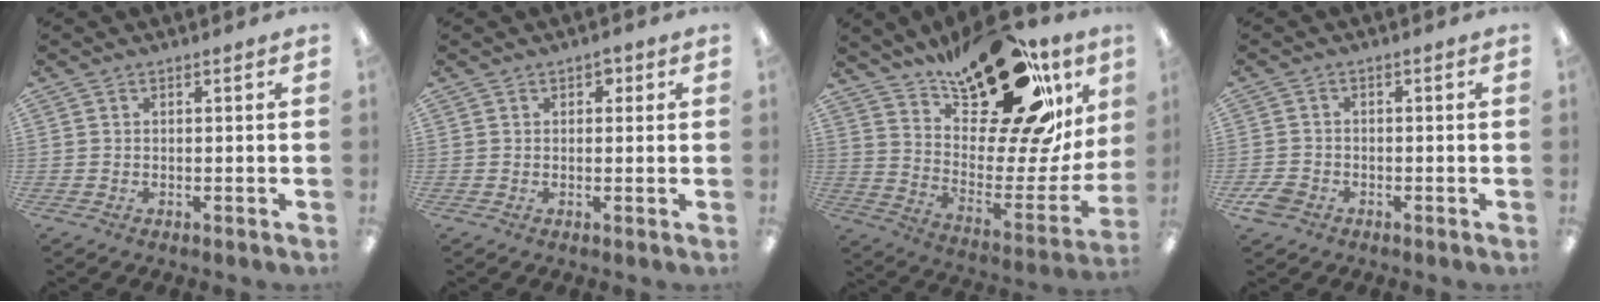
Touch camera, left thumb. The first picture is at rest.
{"total": 1.5, "force": [0.6, 1.1, 0.8], "torque": [0.000, -0.003, 0.007]}
{"total": 27.2, "force": [18.6, 10.1, 17.2], "torque": [-0.229, -0.130, 0.311]}
{"total": 3.8, "force": [-2.5, 2.6, 1.2], "torque": [-0.028, 0.007, -0.048]}